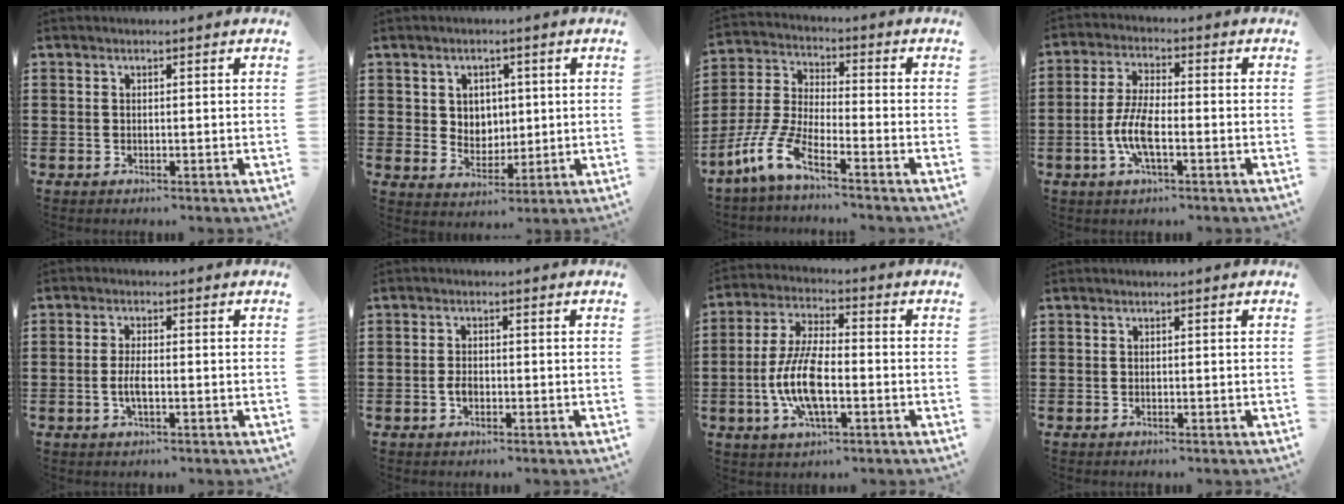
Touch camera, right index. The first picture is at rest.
{"total": 4.1, "force": [1.6, 3.7, 0.7], "torque": [-0.024, 0.007, 0.027]}
{"total": 7.3, "force": [-5.7, 1.2, 4.5], "torque": [-0.132, -0.016, -0.119]}
{"total": 6.8, "force": [-2.0, 2.2, 6.1], "torque": [-0.144, -0.009, -0.045]}
{"total": 2.9, "force": [-0.6, 0.8, 2.8], "torque": [-0.057, -0.001, -0.014]}
{"total": 1.8, "force": [-0.7, 1.0, 1.4], "torque": [-0.036, -0.003, -0.015]}
{"total": 9.9, "force": [-2.3, 3.7, 8.9], "torque": [-0.203, -0.012, -0.049]}
{"total": 0.0}